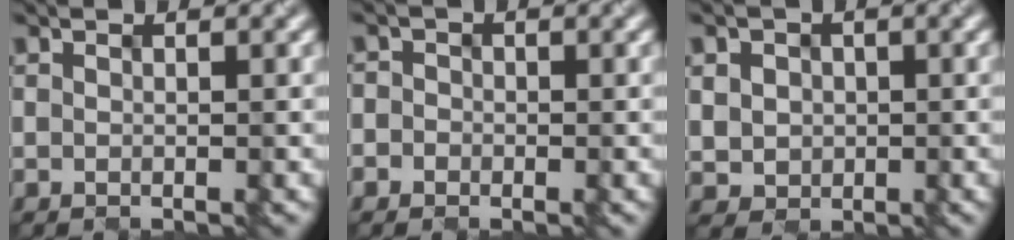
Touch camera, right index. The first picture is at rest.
{"total": 1.4, "force": [-0.9, 0.9, -0.5], "torque": [0.011, -0.003, -0.016]}
{"total": 4.3, "force": [0.6, 4.0, 1.4], "torque": [-0.053, 0.017, 0.014]}